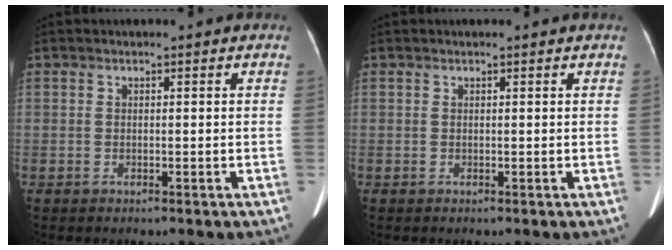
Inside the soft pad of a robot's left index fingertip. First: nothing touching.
{"total": 0.8, "force": [0.7, 0.0, 0.3], "torque": [-0.007, 0.008, 0.009]}